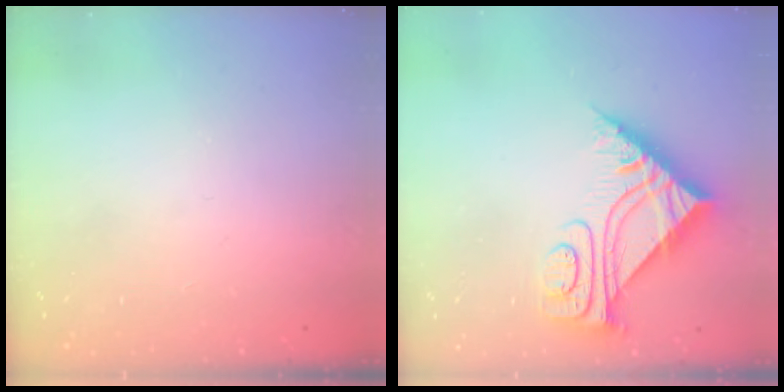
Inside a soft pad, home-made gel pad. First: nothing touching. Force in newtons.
{"total": 8.9, "press": 8.8, "slide": 0.7}